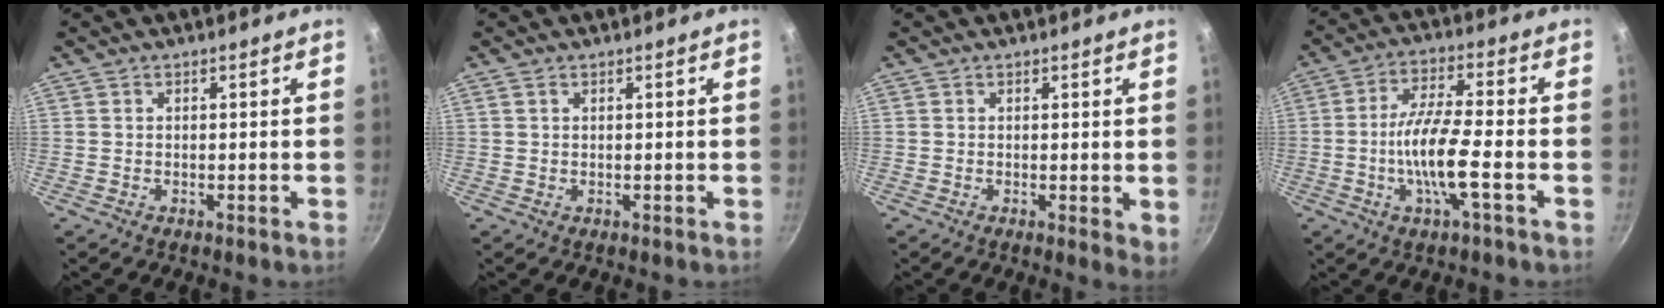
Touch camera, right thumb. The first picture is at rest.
{"total": 0.7, "force": [0.4, 0.4, 0.4], "torque": [-0.007, 0.000, 0.009]}
{"total": 2.7, "force": [0.3, 1.1, 2.4], "torque": [-0.027, -0.007, 0.004]}
{"total": 10.1, "force": [-2.9, 1.7, 9.5], "torque": [-0.187, 0.022, -0.061]}